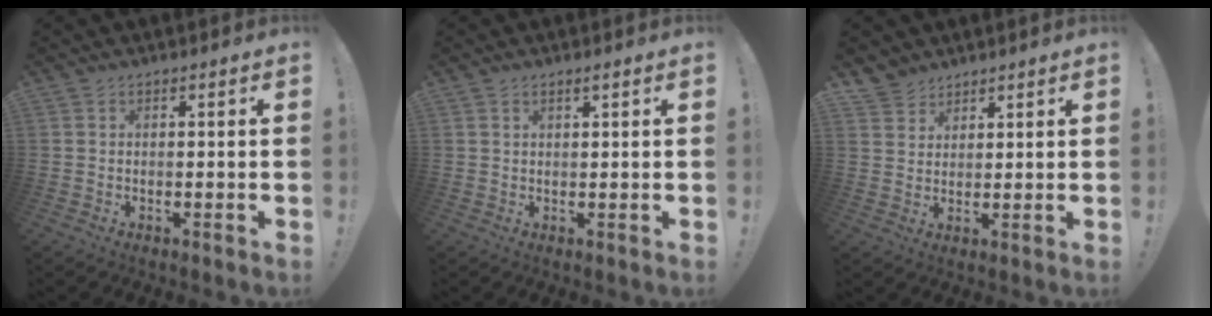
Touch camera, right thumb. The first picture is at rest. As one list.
[{"total": 1.3, "force": [0.8, 0.3, 1.0], "torque": [-0.027, 0.004, 0.015]}, {"total": 4.7, "force": [3.8, 2.7, 0.1], "torque": [-0.007, -0.026, 0.075]}]